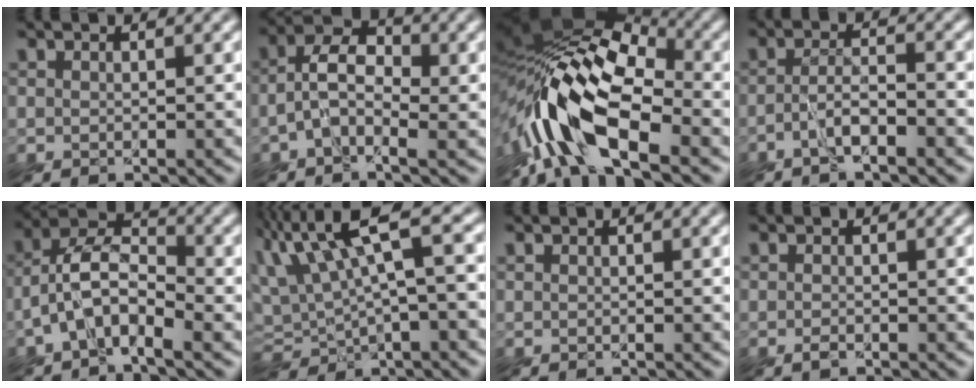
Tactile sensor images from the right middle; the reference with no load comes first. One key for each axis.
{"total": 4.8, "fx": -1.0, "fy": 2.8, "fz": 3.7, "tx": -0.070, "ty": 0.011, "tz": -0.035}
{"total": 13.2, "fx": -6.0, "fy": 5.8, "fz": 10.3, "tx": -0.194, "ty": 0.009, "tz": -0.119}
{"total": 3.2, "fx": -2.3, "fy": 0.4, "fz": 2.1, "tx": -0.041, "ty": 0.002, "tz": -0.050}
{"total": 5.7, "fx": -2.6, "fy": 2.8, "fz": 4.3, "tx": -0.085, "ty": 0.013, "tz": -0.061}
{"total": 6.9, "fx": 1.2, "fy": 2.2, "fz": 6.4, "tx": -0.113, "ty": 0.013, "tz": 0.014}
{"total": 0.0}
{"total": 0.6, "fx": -0.5, "fy": 0.3, "fz": 0.2, "tx": 0.000, "ty": 0.000, "tz": -0.010}